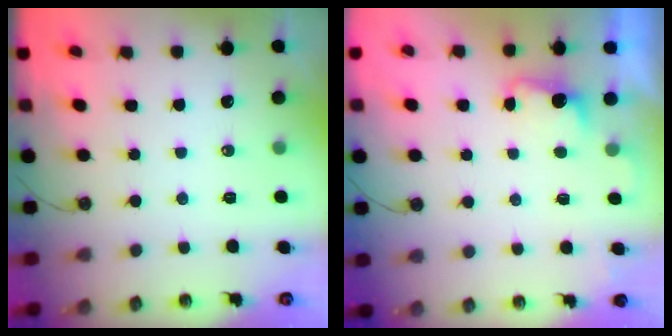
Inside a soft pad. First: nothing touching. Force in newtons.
{"total": 2.6, "press": 2.4, "slide": 1.0}